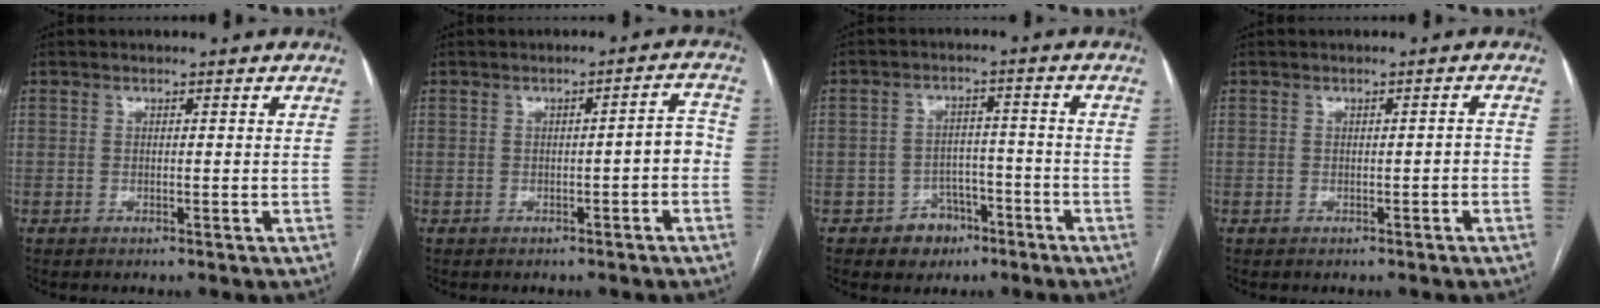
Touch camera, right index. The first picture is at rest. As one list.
[{"total": 3.3, "force": [-0.9, 0.8, 3.1], "torque": [-0.034, 0.017, -0.012]}, {"total": 5.2, "force": [-3.0, 4.1, 1.1], "torque": [-0.010, 0.015, -0.038]}, {"total": 1.0, "force": [-0.5, 0.4, 0.8], "torque": [-0.009, 0.003, -0.006]}]